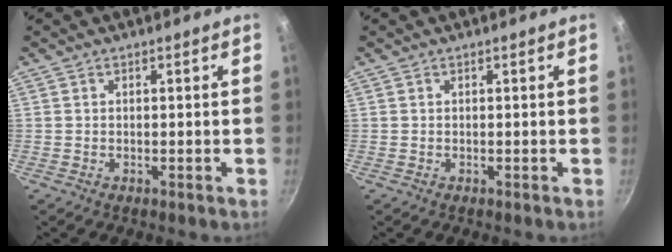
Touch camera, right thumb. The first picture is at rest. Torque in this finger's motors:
{"motor_torque": [0.00, 0.00, -0.23, 0.24, 0.01]}